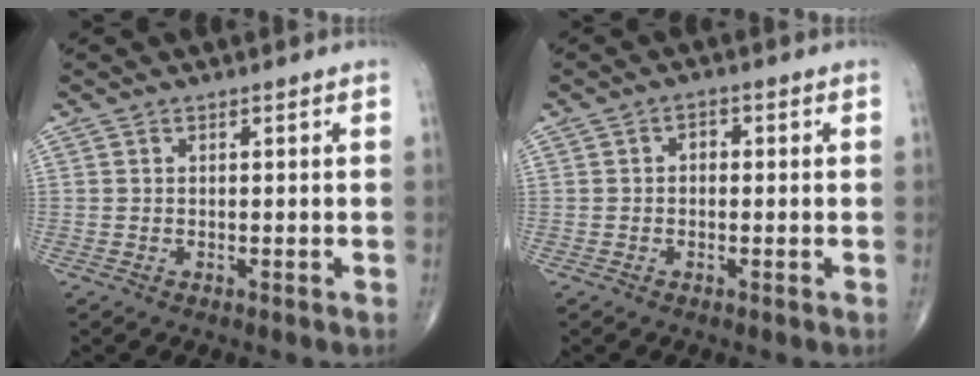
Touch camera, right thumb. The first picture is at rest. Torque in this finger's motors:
{"motor_torque": [-0.24, 0.14, 0.24, 0.05, -0.01]}